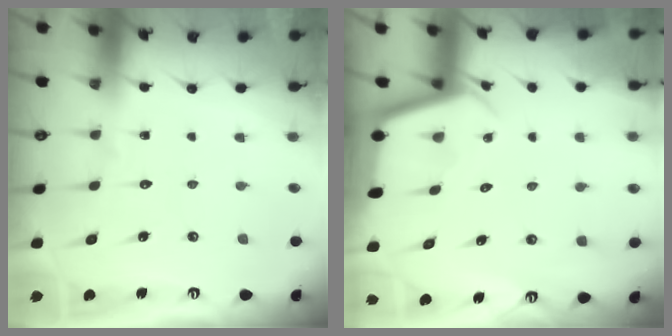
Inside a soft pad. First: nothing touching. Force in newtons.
{"total": 2.3, "press": 2.3, "slide": 0.1}